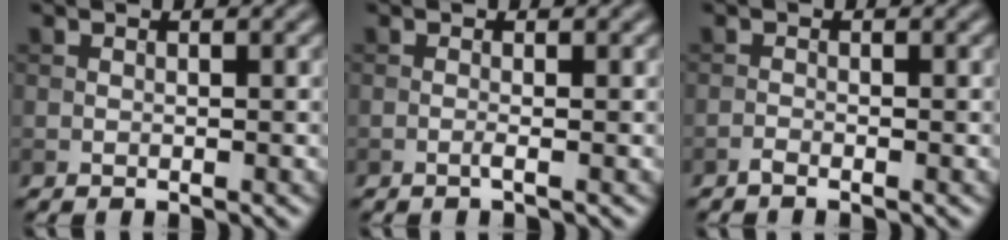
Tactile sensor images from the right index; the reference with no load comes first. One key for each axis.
{"total": 0.8, "fx": -0.3, "fy": 0.2, "fz": 0.8, "tx": -0.015, "ty": -0.003, "tz": -0.009}
{"total": 0.7, "fx": -0.6, "fy": 0.1, "fz": 0.4, "tx": -0.008, "ty": 0.002, "tz": -0.015}